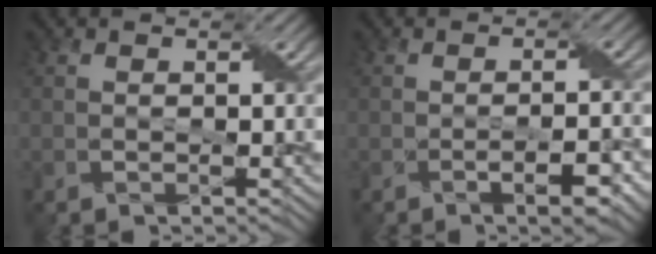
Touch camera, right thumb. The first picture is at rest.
{"total": 3.2, "force": [-1.6, 0.8, 2.7], "torque": [-0.045, 0.000, -0.021]}